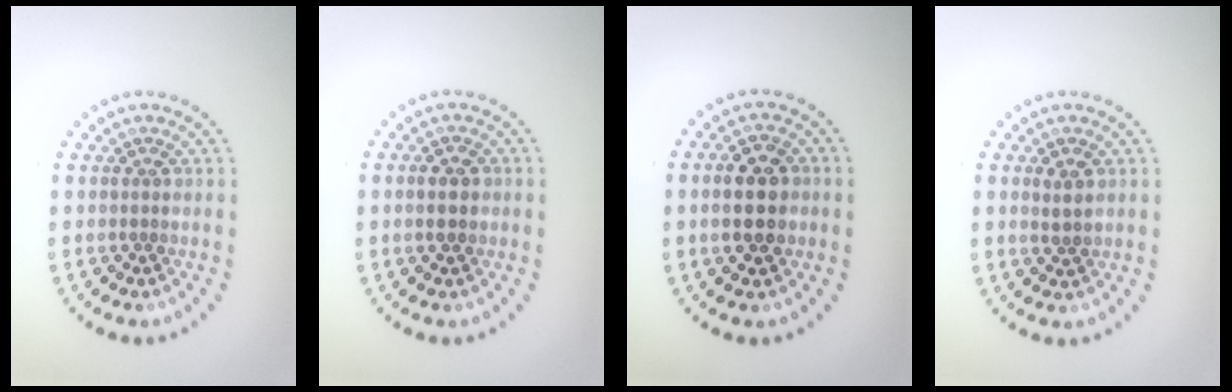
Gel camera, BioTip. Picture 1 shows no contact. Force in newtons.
{"total": 2.4, "press": 2.4, "slide": 0.2}
{"total": 4.4, "press": 4.4, "slide": 0.3}
{"total": 1.2, "press": 1.2, "slide": 0.2}